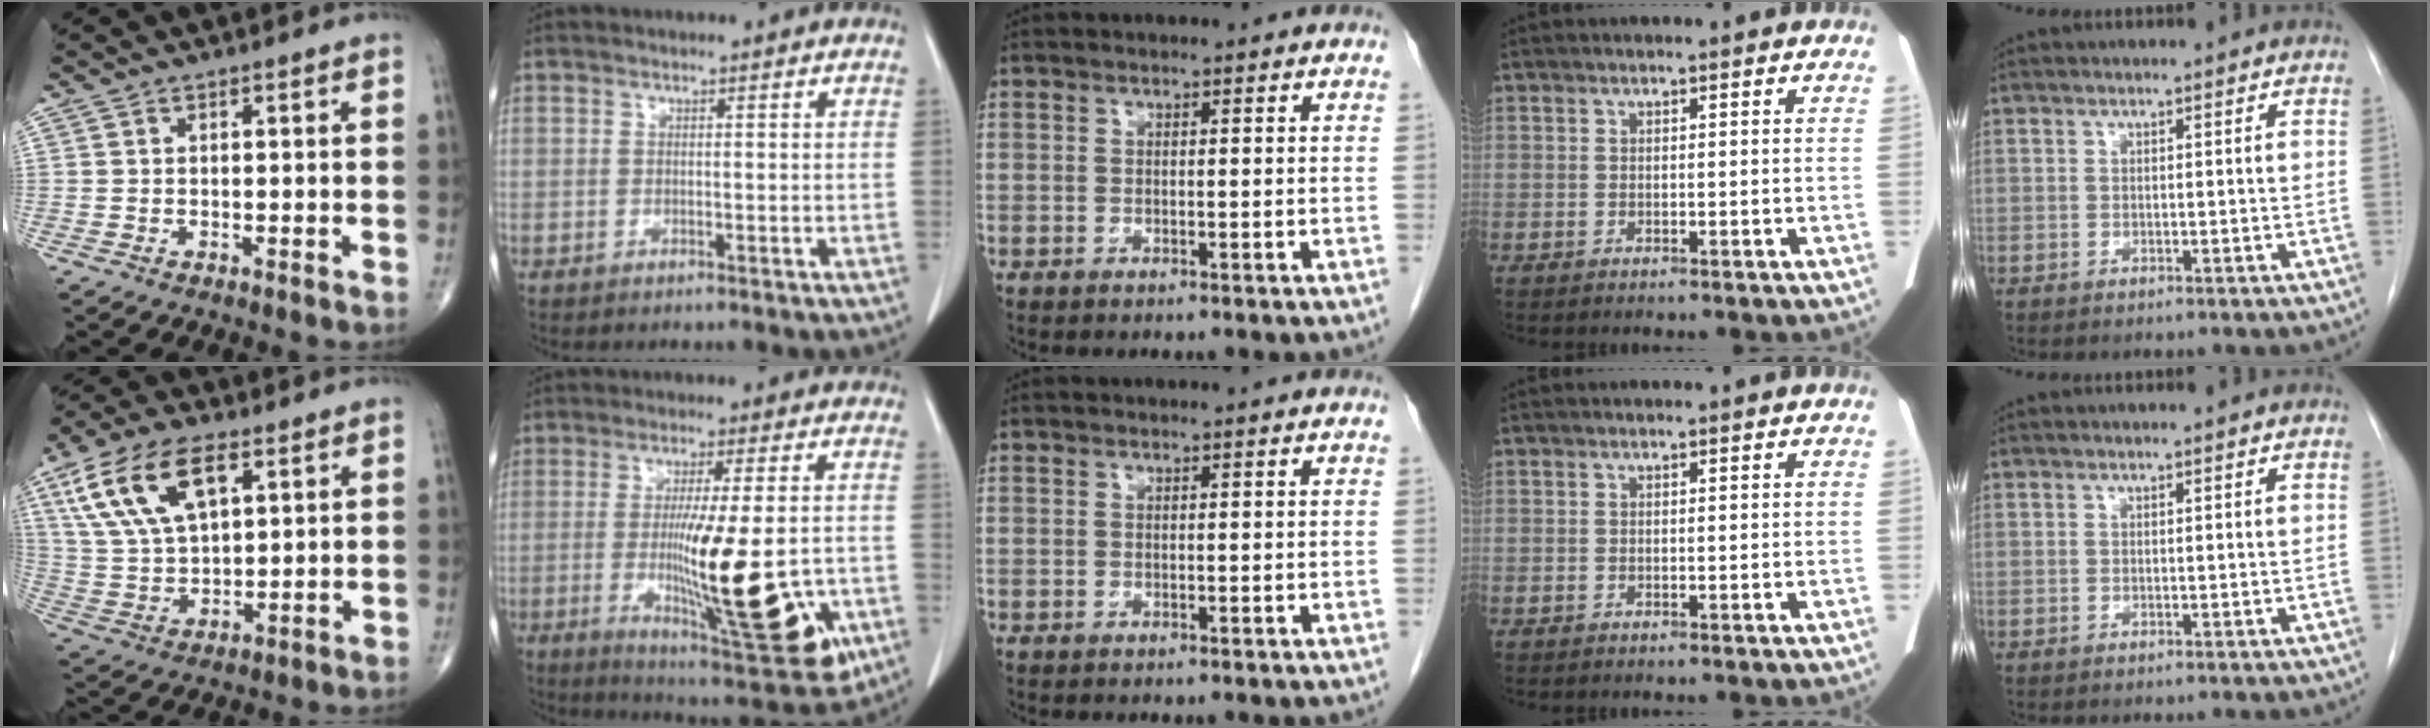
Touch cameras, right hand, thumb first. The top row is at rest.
{"thumb": {"total": 16.4, "force": [7.2, 8.2, 12.3], "torque": [-0.230, -0.010, 0.140]}, "index": {"total": 19.7, "force": [-4.3, 3.1, 18.9], "torque": [-0.271, -0.030, -0.050]}}